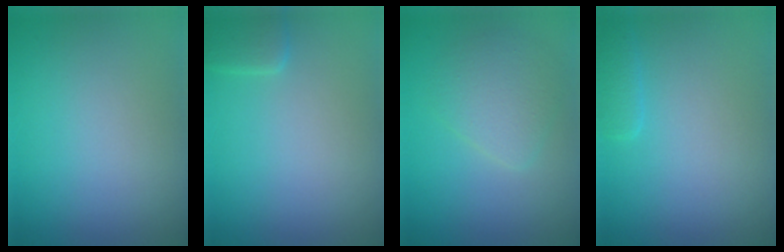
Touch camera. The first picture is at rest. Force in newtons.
{"total": 1.5, "press": 1.5, "slide": 0.1}
{"total": 2.9, "press": 2.9, "slide": 0.0}
{"total": 1.0, "press": 1.0, "slide": 0.1}